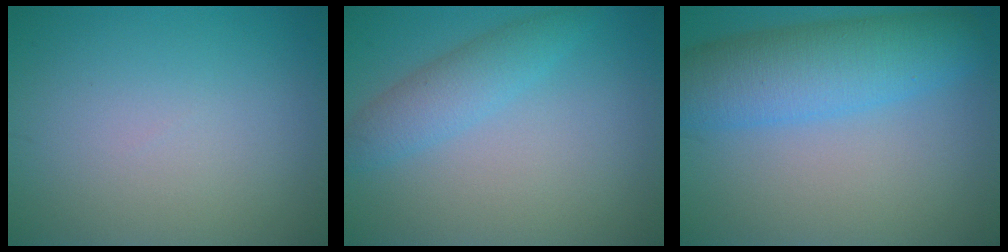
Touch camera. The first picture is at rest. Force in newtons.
{"total": 3.0, "press": 3.0, "slide": 0.1}
{"total": 7.4, "press": 7.4, "slide": 0.2}